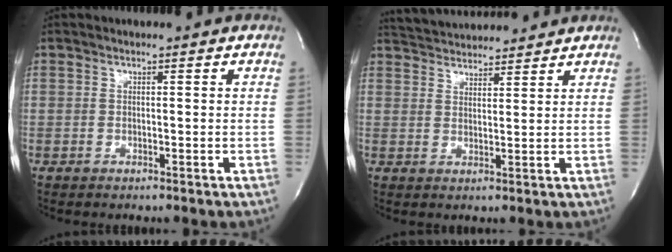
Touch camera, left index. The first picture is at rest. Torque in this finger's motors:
{"motor_torque": [0.06, -0.36, 0.23, 0.08]}